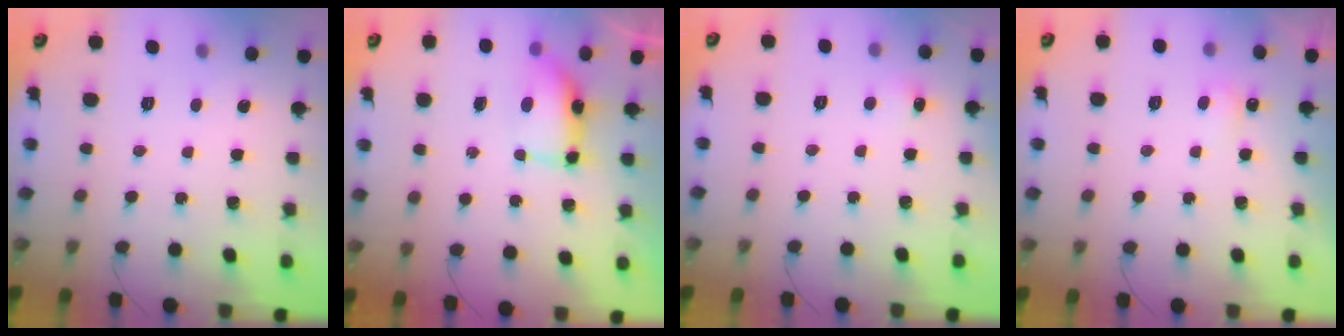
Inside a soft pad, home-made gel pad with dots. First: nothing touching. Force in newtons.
{"total": 7.3, "press": 7.2, "slide": 1.1}
{"total": 3.8, "press": 3.6, "slide": 1.1}
{"total": 2.4, "press": 2.4, "slide": 0.6}